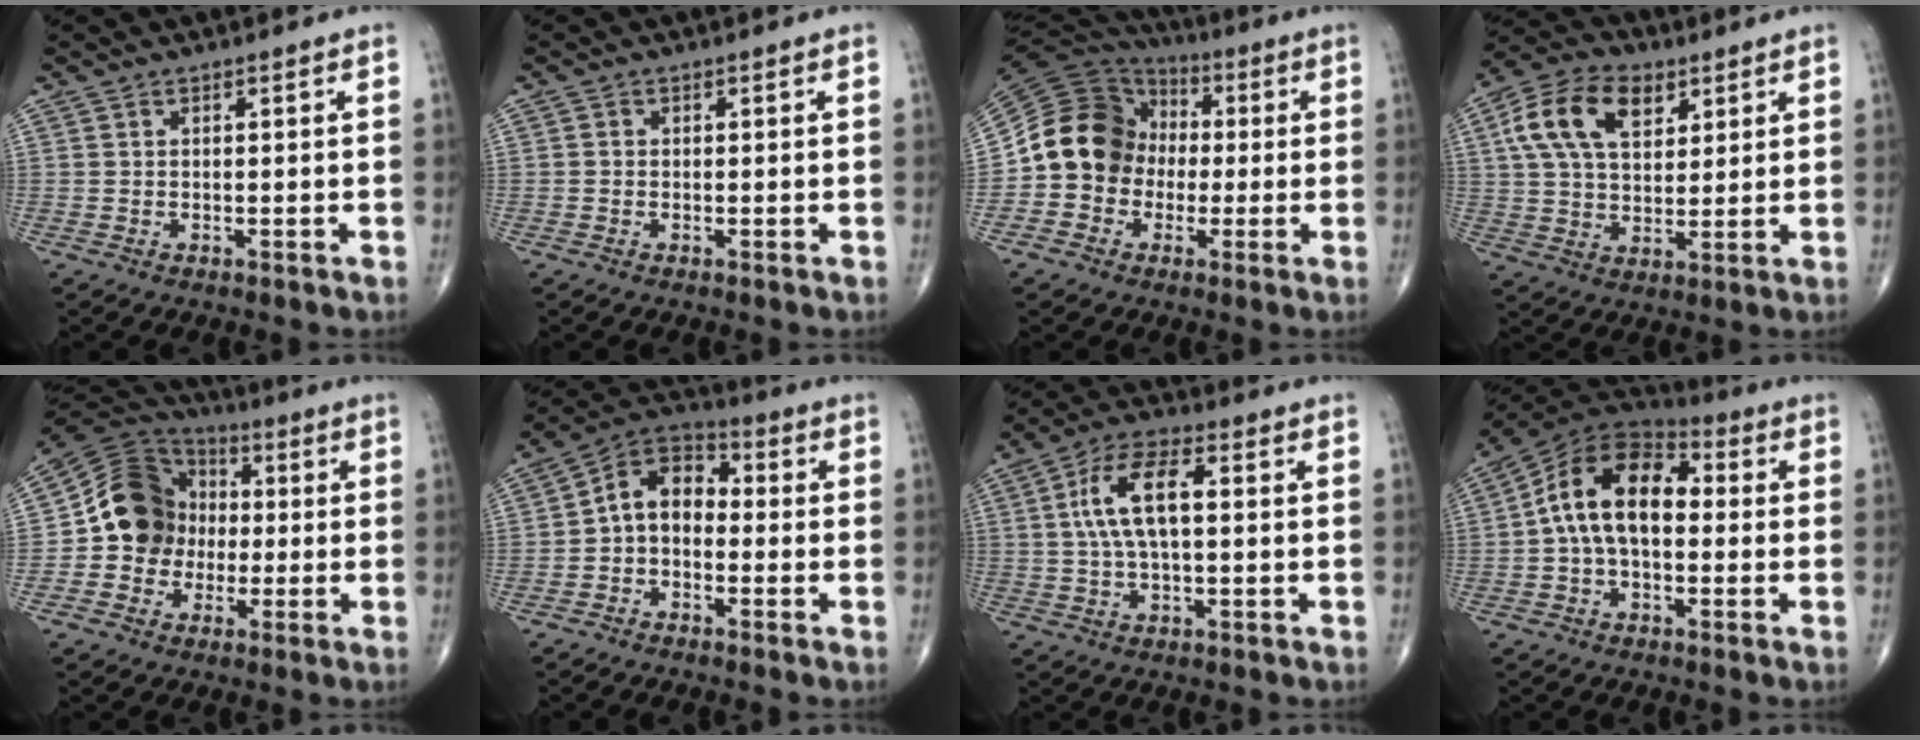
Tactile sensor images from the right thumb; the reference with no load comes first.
{"total": 0.5, "force": [-0.1, 0.5, 0.2], "torque": [-0.002, 0.001, -0.004]}
{"total": 14.9, "force": [-1.4, 13.1, 7.0], "torque": [-0.109, 0.043, -0.035]}
{"total": 14.5, "force": [5.5, 8.9, 10.0], "torque": [-0.170, 0.000, 0.099]}
{"total": 13.4, "force": [-0.9, 11.9, 6.1], "torque": [-0.075, 0.031, -0.028]}
{"total": 9.2, "force": [-1.1, 6.6, 6.2], "torque": [-0.080, 0.037, -0.040]}
{"total": 11.1, "force": [1.3, 5.0, 9.8], "torque": [-0.189, 0.023, 0.021]}
{"total": 14.7, "force": [0.3, 9.1, 11.6], "torque": [-0.184, 0.043, -0.007]}